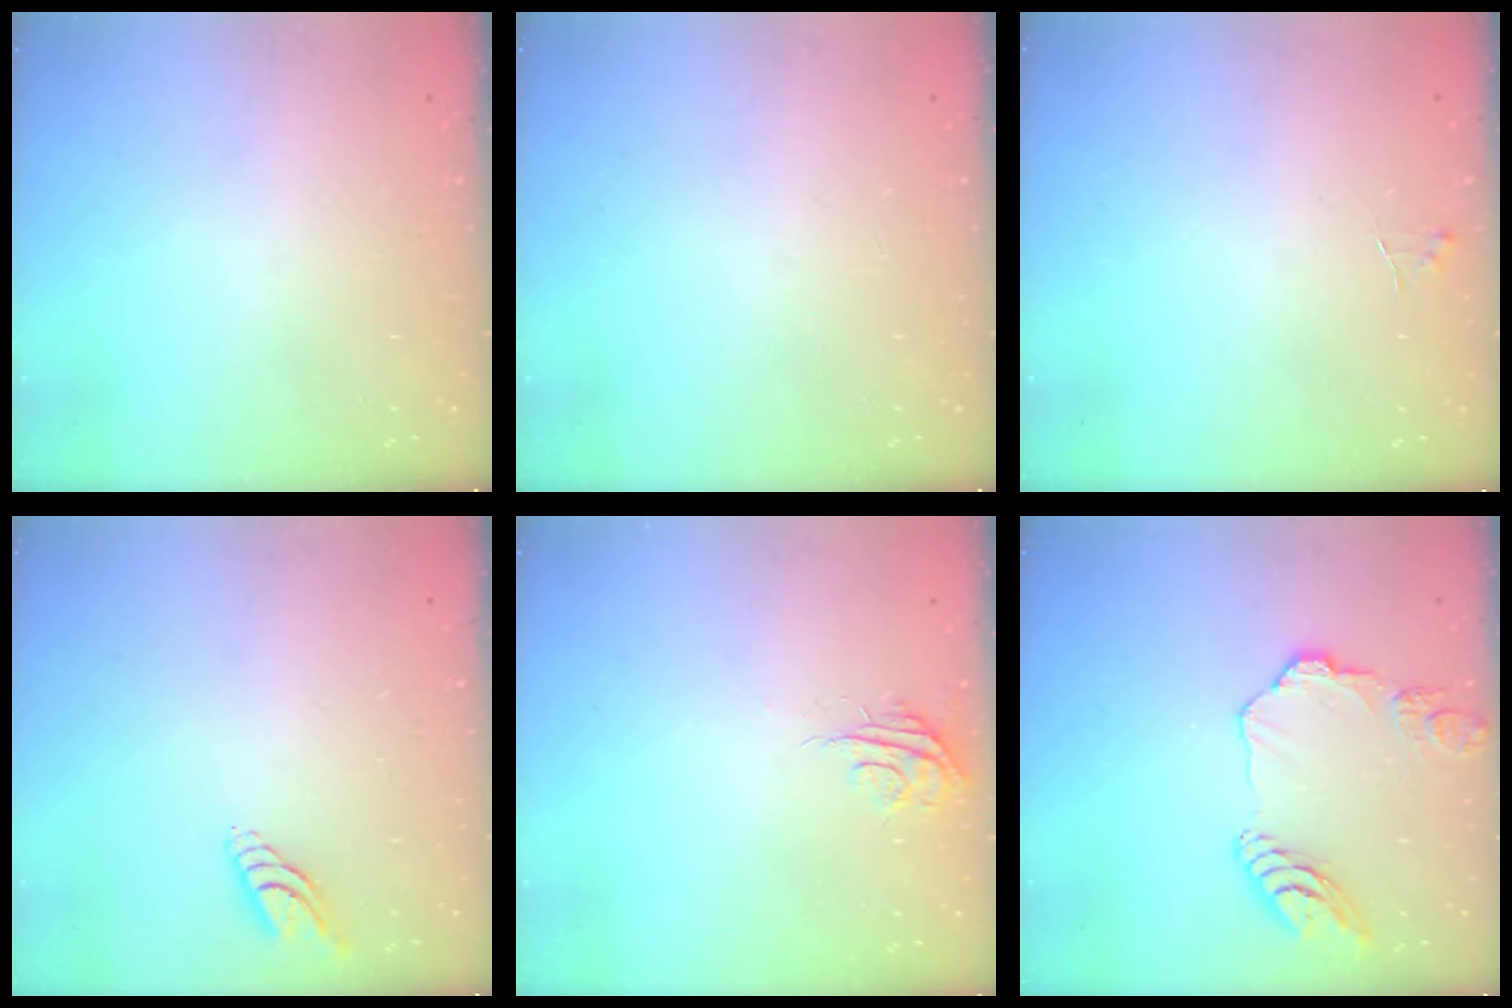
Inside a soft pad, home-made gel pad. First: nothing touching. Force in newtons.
{"total": 0.0}
{"total": 3.7, "press": 3.7, "slide": 0.4}
{"total": 6.0, "press": 5.9, "slide": 0.9}
{"total": 5.7, "press": 5.7, "slide": 0.7}
{"total": 12.8, "press": 12.7, "slide": 1.3}